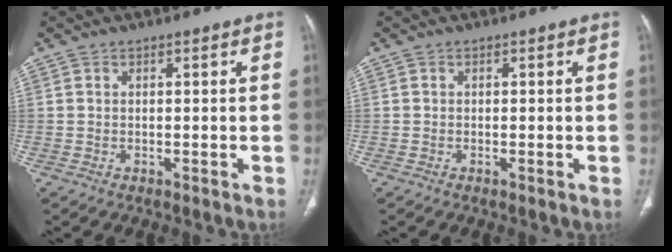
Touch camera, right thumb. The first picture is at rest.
{"total": 0.0}